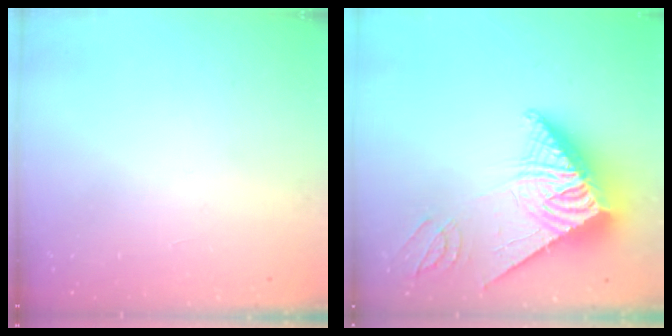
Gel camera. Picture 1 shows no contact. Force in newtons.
{"total": 14.7, "press": 14.6, "slide": 1.5}